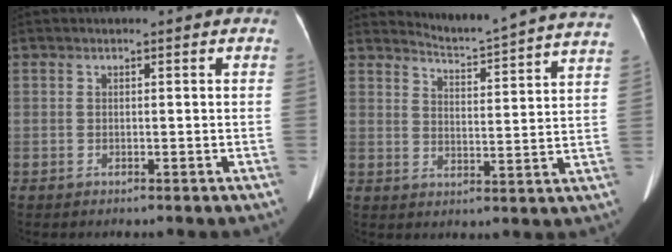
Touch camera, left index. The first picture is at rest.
{"total": 17.0, "force": [16.5, -1.2, 3.9], "torque": [-0.070, -0.086, 0.195]}